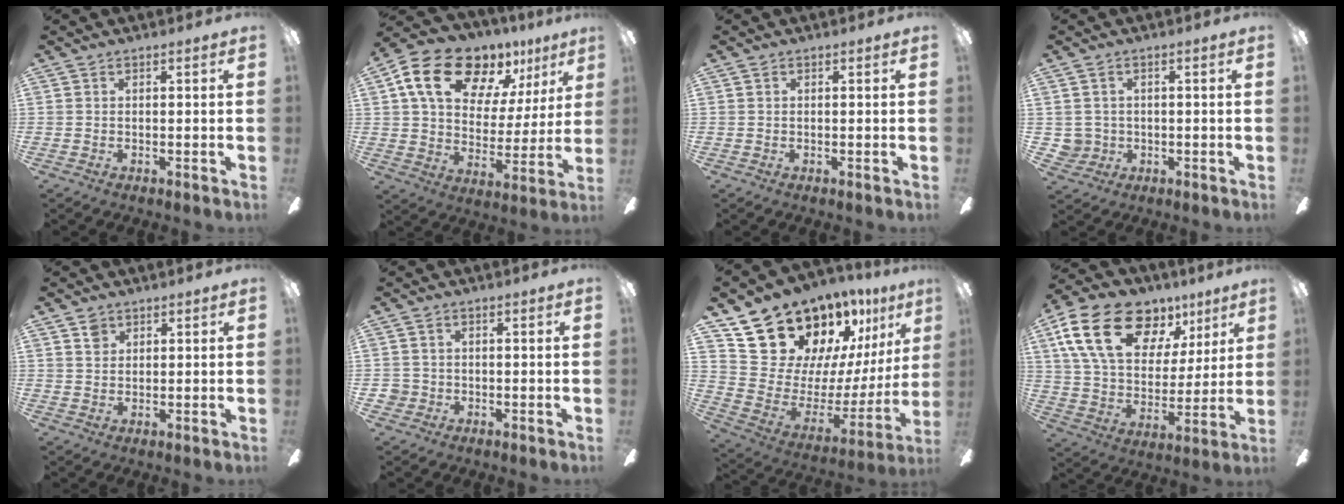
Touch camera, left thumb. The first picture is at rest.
{"total": 19.0, "force": [12.2, 10.7, 9.8], "torque": [-0.169, -0.064, 0.217]}
{"total": 0.0}
{"total": 3.8, "force": [0.3, 3.8, 0.5], "torque": [-0.010, 0.008, 0.008]}
{"total": 2.7, "force": [1.9, 1.9, 0.6], "torque": [0.002, -0.006, 0.033]}
{"total": 2.6, "force": [-0.7, 2.5, 0.5], "torque": [-0.010, 0.005, -0.014]}
{"total": 22.0, "force": [17.9, 10.9, 6.6], "torque": [-0.111, -0.135, 0.349]}
{"total": 22.6, "force": [12.4, 13.2, 13.5], "torque": [-0.236, -0.054, 0.222]}